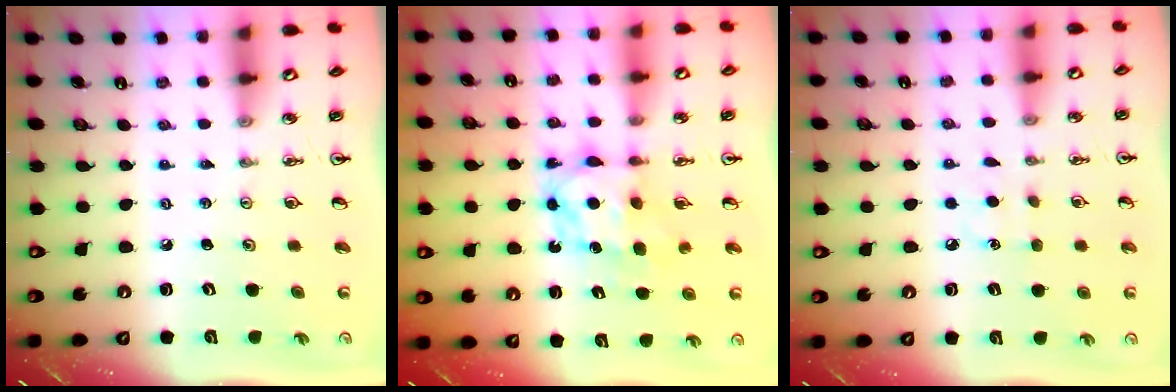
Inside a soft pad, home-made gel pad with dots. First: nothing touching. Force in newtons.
{"total": 6.5, "press": 6.5, "slide": 0.5}
{"total": 5.2, "press": 5.1, "slide": 0.6}